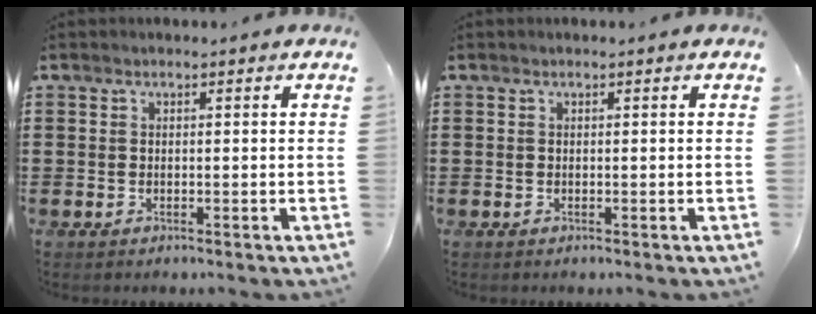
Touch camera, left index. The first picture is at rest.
{"total": 0.0}